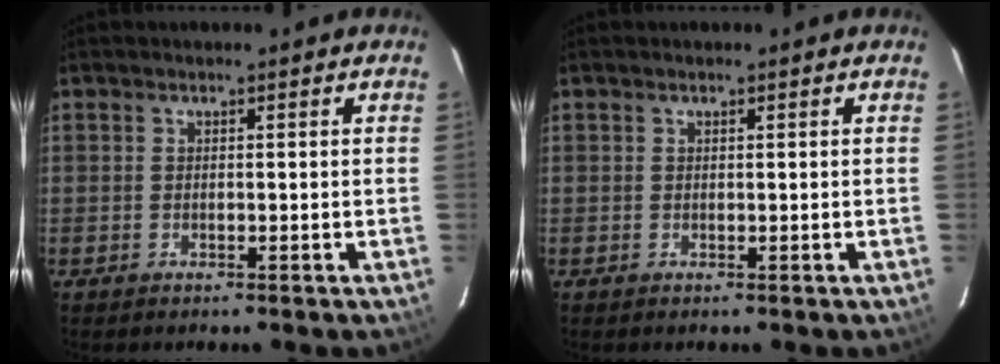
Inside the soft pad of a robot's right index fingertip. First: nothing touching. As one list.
[{"total": 0.0}]